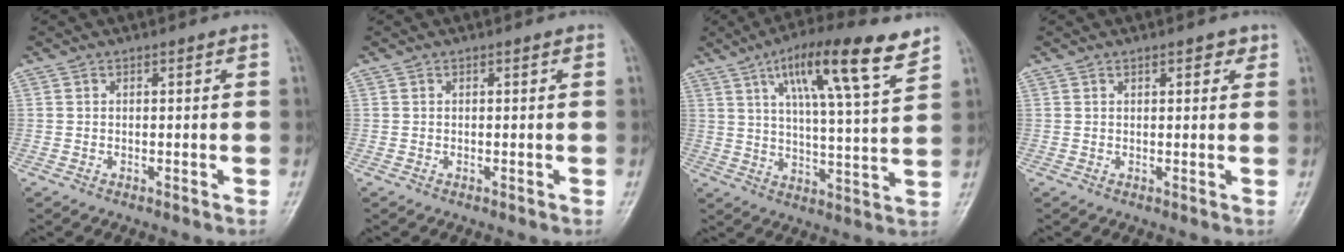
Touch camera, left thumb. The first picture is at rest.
{"total": 0.0}
{"total": 16.4, "force": [9.5, 3.0, 13.0], "torque": [-0.200, -0.032, 0.154]}
{"total": 2.4, "force": [1.4, 1.1, 1.6], "torque": [-0.011, -0.004, 0.016]}